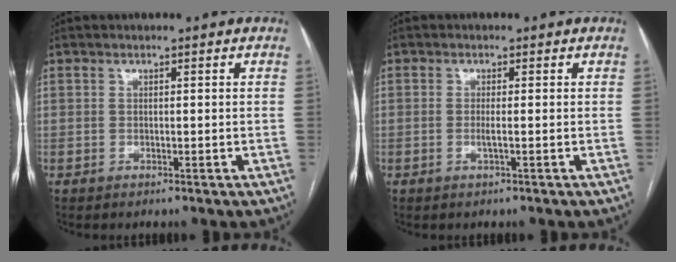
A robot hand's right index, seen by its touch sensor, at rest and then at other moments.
{"total": 1.3, "force": [-0.3, -0.1, 1.2], "torque": [-0.027, -0.003, -0.005]}